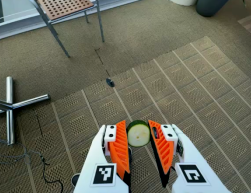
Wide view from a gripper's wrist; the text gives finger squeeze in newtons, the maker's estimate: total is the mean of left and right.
{"total": 7.2, "left": 6.8, "right": 7.6}